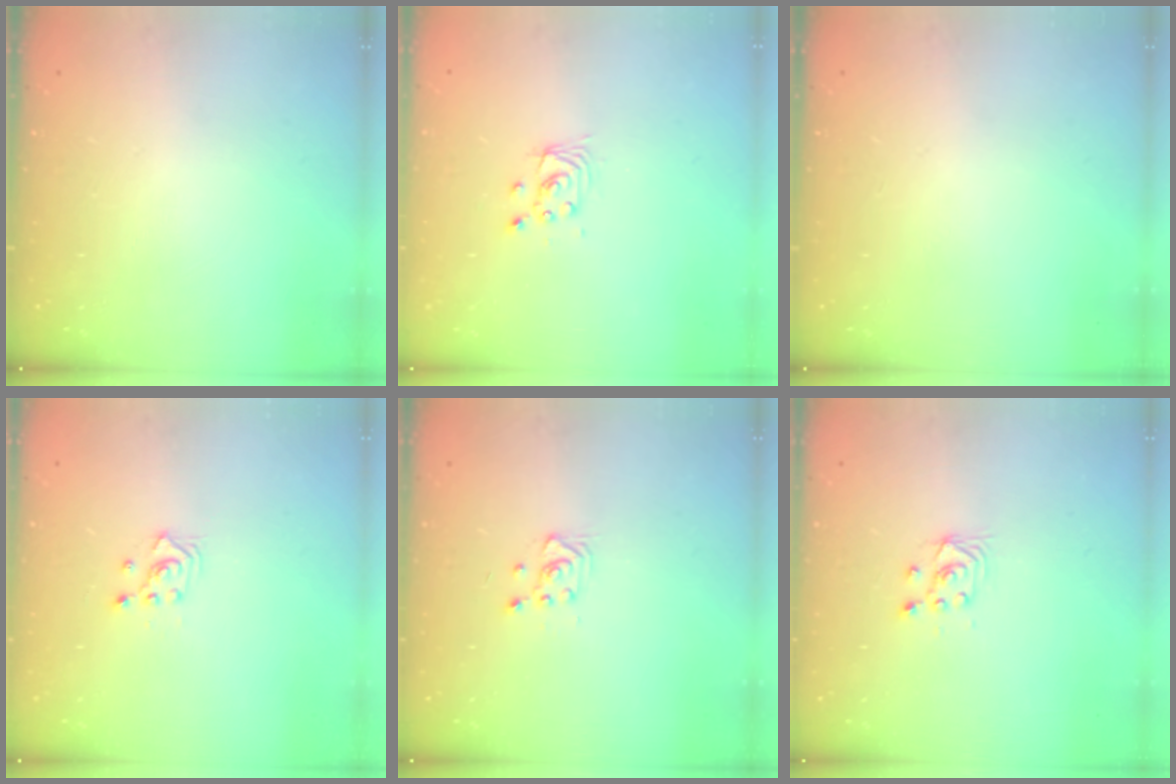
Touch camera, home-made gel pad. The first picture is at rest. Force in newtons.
{"total": 2.7, "press": 2.7, "slide": 0.2}
{"total": 0.0}
{"total": 2.3, "press": 2.3, "slide": 0.3}
{"total": 2.8, "press": 2.7, "slide": 0.7}
{"total": 2.9, "press": 2.7, "slide": 1.0}